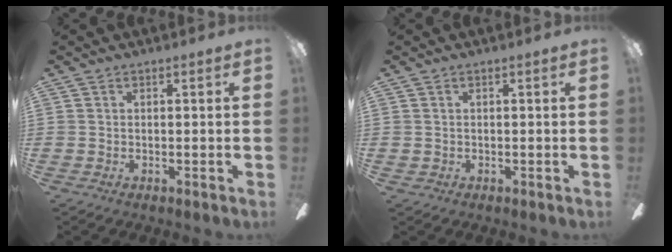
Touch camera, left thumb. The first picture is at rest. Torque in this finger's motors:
{"motor_torque": [-0.14, 0.13, -0.09, -0.28, 0.00]}